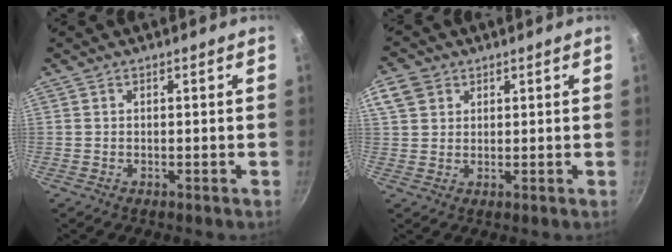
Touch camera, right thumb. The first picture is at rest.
{"total": 6.0, "force": [2.6, 4.7, 2.6], "torque": [-0.038, 0.001, 0.045]}